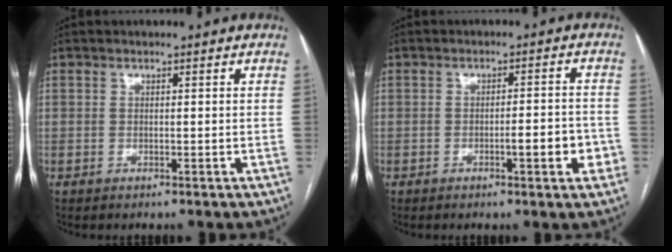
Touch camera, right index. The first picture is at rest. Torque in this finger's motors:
{"motor_torque": [0.80, -0.12, 0.33, 0.07]}